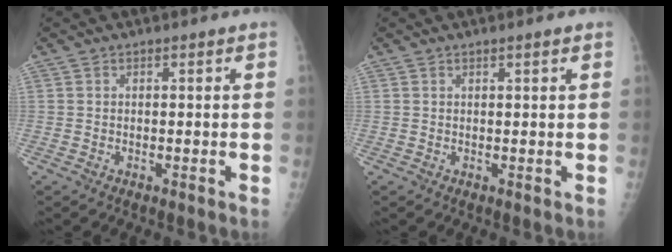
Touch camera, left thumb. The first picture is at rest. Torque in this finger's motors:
{"motor_torque": [-0.26, -0.10, 0.01, 0.07, 0.03]}